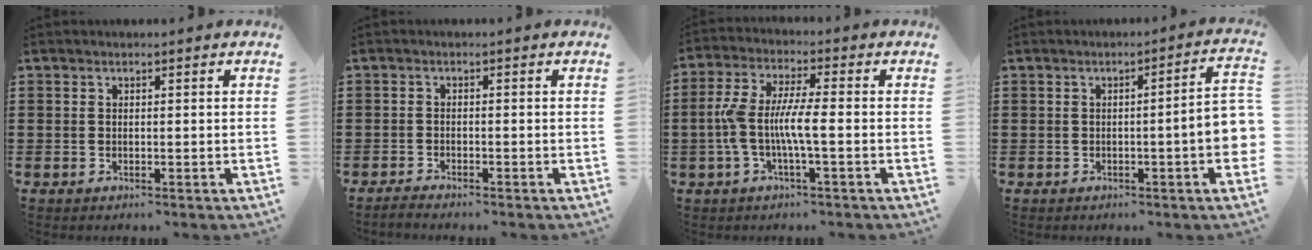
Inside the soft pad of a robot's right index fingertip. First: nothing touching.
{"total": 1.2, "force": [-1.2, -0.1, 0.0], "torque": [-0.002, 0.002, -0.024]}
{"total": 6.9, "force": [-1.6, 1.4, 6.6], "torque": [-0.151, -0.013, -0.039]}
{"total": 6.1, "force": [-1.1, 0.6, 6.0], "torque": [-0.080, -0.011, -0.019]}